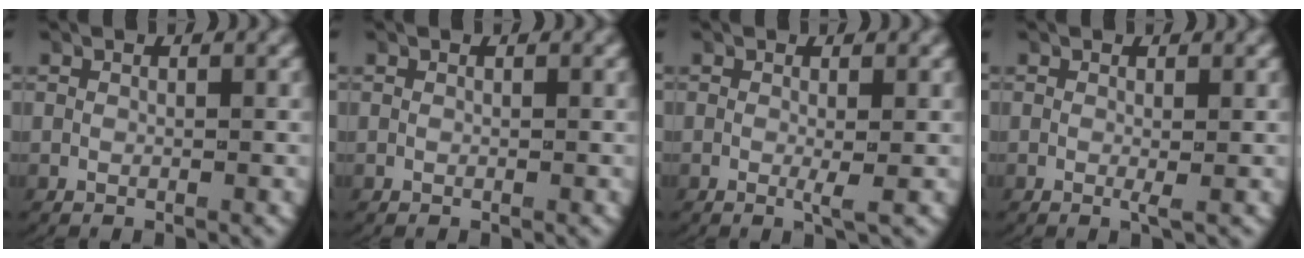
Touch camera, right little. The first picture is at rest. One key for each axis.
{"total": 0.0}
{"total": 1.2, "fx": -0.2, "fy": 0.0, "fz": 1.2, "tx": -0.028, "ty": -0.009, "tz": -0.002}
{"total": 0.7, "fx": 0.0, "fy": 0.0, "fz": 0.7, "tx": -0.016, "ty": -0.006, "tz": -0.001}